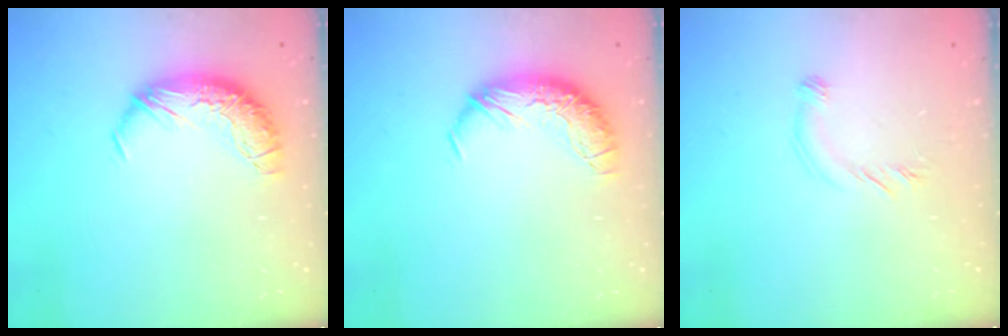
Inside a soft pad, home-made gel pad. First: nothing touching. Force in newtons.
{"total": 0.0}
{"total": 5.0, "press": 4.9, "slide": 0.9}